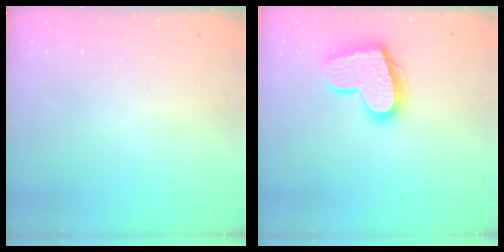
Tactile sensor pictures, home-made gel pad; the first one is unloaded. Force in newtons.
{"total": 17.6, "press": 17.6, "slide": 1.4}